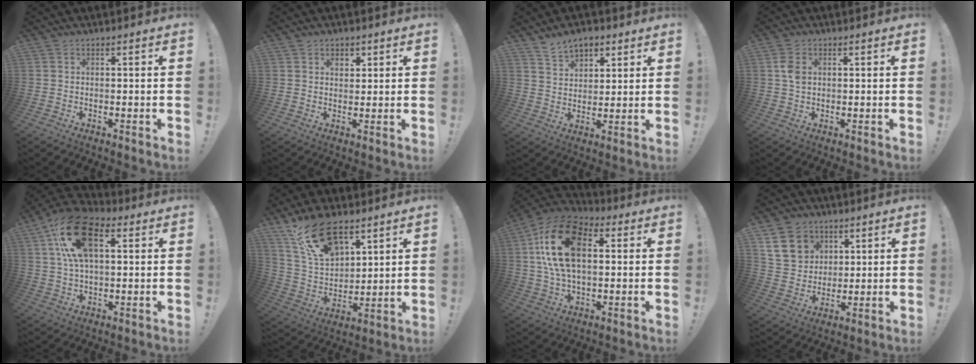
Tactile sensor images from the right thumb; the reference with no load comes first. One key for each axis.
{"total": 2.8, "fx": 1.8, "fy": 1.9, "fz": 1.0, "tx": -0.002, "ty": -0.008, "tz": 0.029}
{"total": 7.8, "fx": 5.5, "fy": 4.7, "fz": 2.8, "tx": -0.051, "ty": -0.024, "tz": 0.106}
{"total": 4.3, "fx": 0.9, "fy": 2.9, "fz": 3.0, "tx": -0.051, "ty": 0.004, "tz": 0.017}
{"total": 18.7, "fx": 6.0, "fy": 10.5, "fz": 14.4, "tx": -0.249, "ty": -0.003, "tz": 0.101}
{"total": 18.4, "fx": 12.3, "fy": 9.1, "fz": 10.3, "tx": -0.188, "ty": -0.068, "tz": 0.228}
{"total": 20.9, "fx": 4.9, "fy": 12.3, "fz": 16.2, "tx": -0.306, "ty": 0.003, "tz": 0.081}
{"total": 12.5, "fx": 6.3, "fy": 9.9, "fz": 4.2, "tx": -0.073, "ty": -0.024, "tz": 0.131}